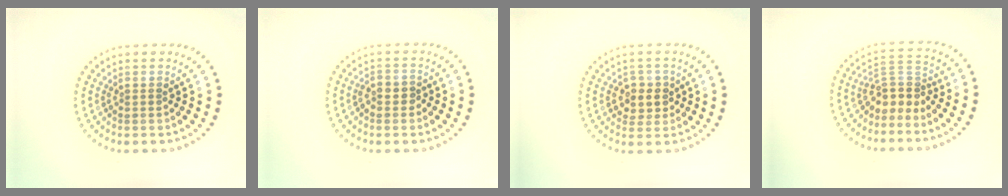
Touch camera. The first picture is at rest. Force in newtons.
{"total": 1.8, "press": 1.7, "slide": 0.7}
{"total": 2.4, "press": 2.2, "slide": 0.7}
{"total": 3.0, "press": 2.1, "slide": 2.1}